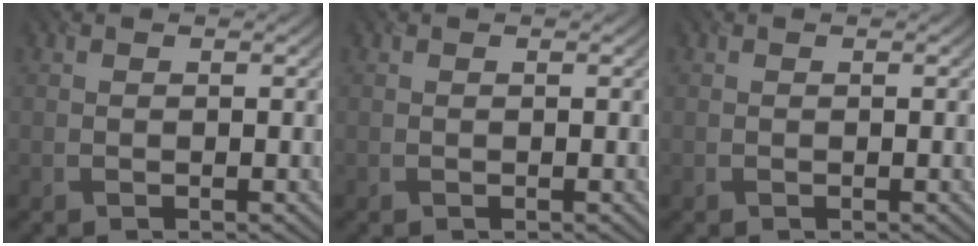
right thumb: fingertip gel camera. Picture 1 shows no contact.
{"total": 0.0}
{"total": 0.0}